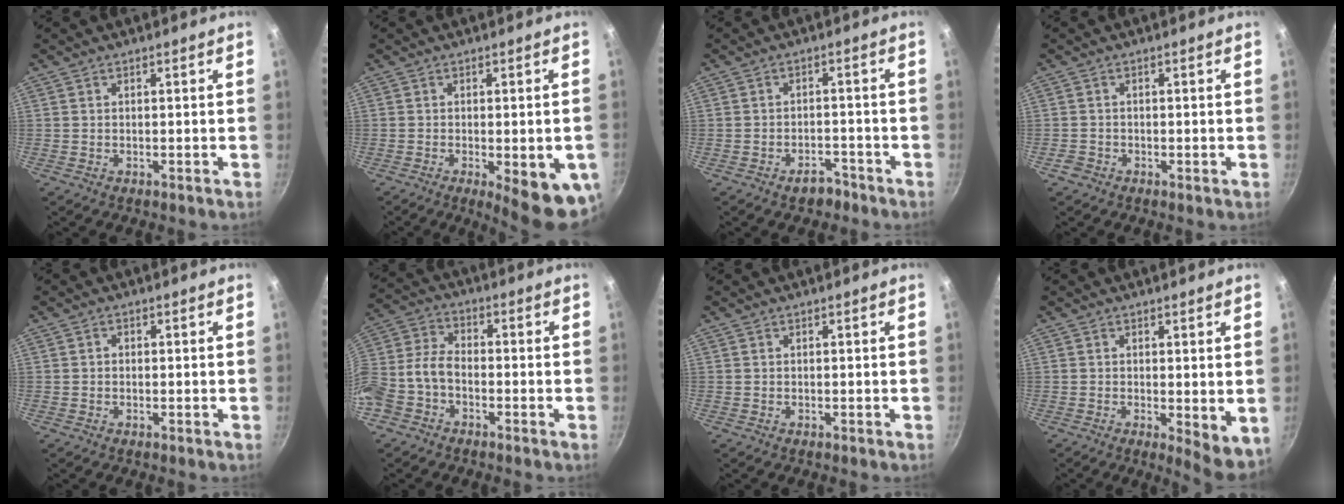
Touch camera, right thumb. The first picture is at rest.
{"total": 12.2, "force": [-3.6, 3.7, 11.0], "torque": [-0.114, -0.003, -0.039]}
{"total": 3.6, "force": [-2.6, 2.0, 1.4], "torque": [-0.004, 0.029, -0.028]}
{"total": 1.4, "force": [-0.8, 1.0, 0.4], "torque": [-0.006, 0.002, -0.015]}
{"total": 0.8, "force": [-0.1, 0.7, 0.3], "torque": [-0.004, 0.004, -0.003]}
{"total": 9.6, "force": [-3.8, 6.3, 6.2], "torque": [-0.135, 0.044, -0.091]}
{"total": 0.0}
{"total": 6.2, "force": [-0.1, 2.2, 5.8], "torque": [-0.064, -0.014, 0.004]}